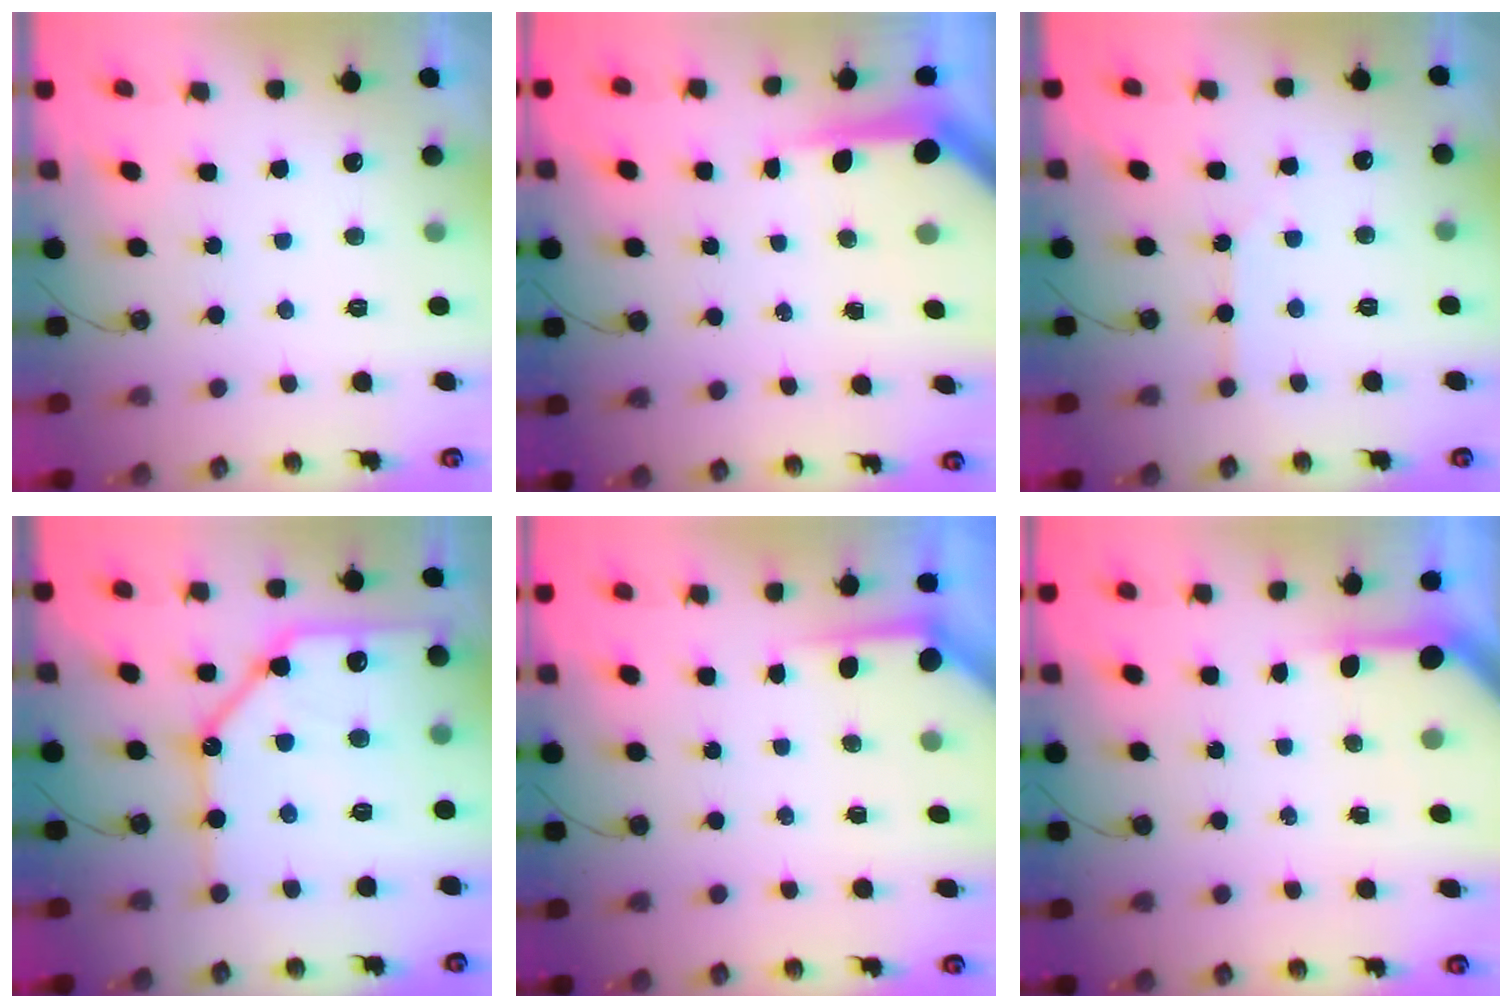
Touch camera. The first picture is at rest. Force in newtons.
{"total": 6.5, "press": 6.5, "slide": 0.6}
{"total": 2.5, "press": 2.4, "slide": 0.5}
{"total": 22.4, "press": 22.2, "slide": 2.5}
{"total": 3.4, "press": 3.3, "slide": 0.3}
{"total": 3.8, "press": 3.8, "slide": 0.3}